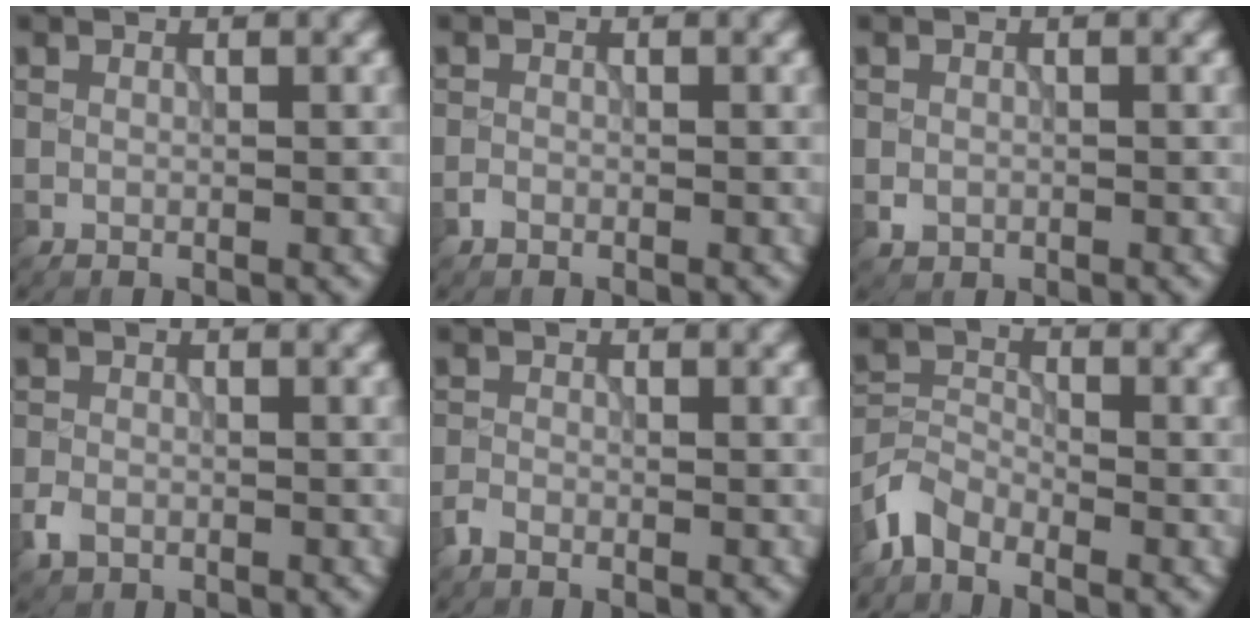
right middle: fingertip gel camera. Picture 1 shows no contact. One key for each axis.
{"total": 0.7, "fx": -0.5, "fy": 0.4, "fz": 0.2, "tx": -0.001, "ty": -0.001, "tz": -0.012}
{"total": 1.0, "fx": -0.3, "fy": 0.9, "fz": 0.3, "tx": -0.001, "ty": -0.004, "tz": -0.008}
{"total": 1.7, "fx": -1.0, "fy": 1.2, "fz": 0.8, "tx": -0.013, "ty": 0.000, "tz": -0.023}
{"total": 1.1, "fx": -1.0, "fy": 0.4, "fz": 0.4, "tx": -0.006, "ty": 0.001, "tz": -0.025}
{"total": 3.3, "fx": -2.8, "fy": 1.4, "fz": 1.1, "tx": -0.023, "ty": 0.002, "tz": -0.070}